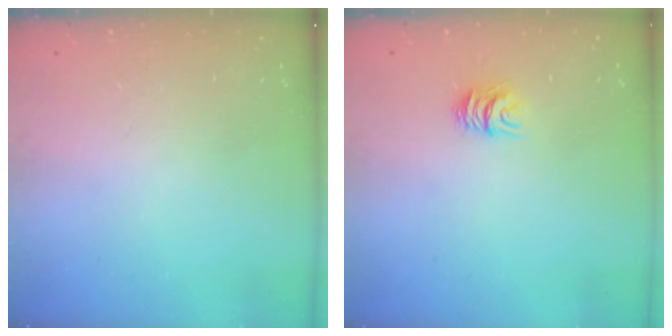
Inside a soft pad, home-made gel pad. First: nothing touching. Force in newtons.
{"total": 6.1, "press": 6.1, "slide": 0.3}